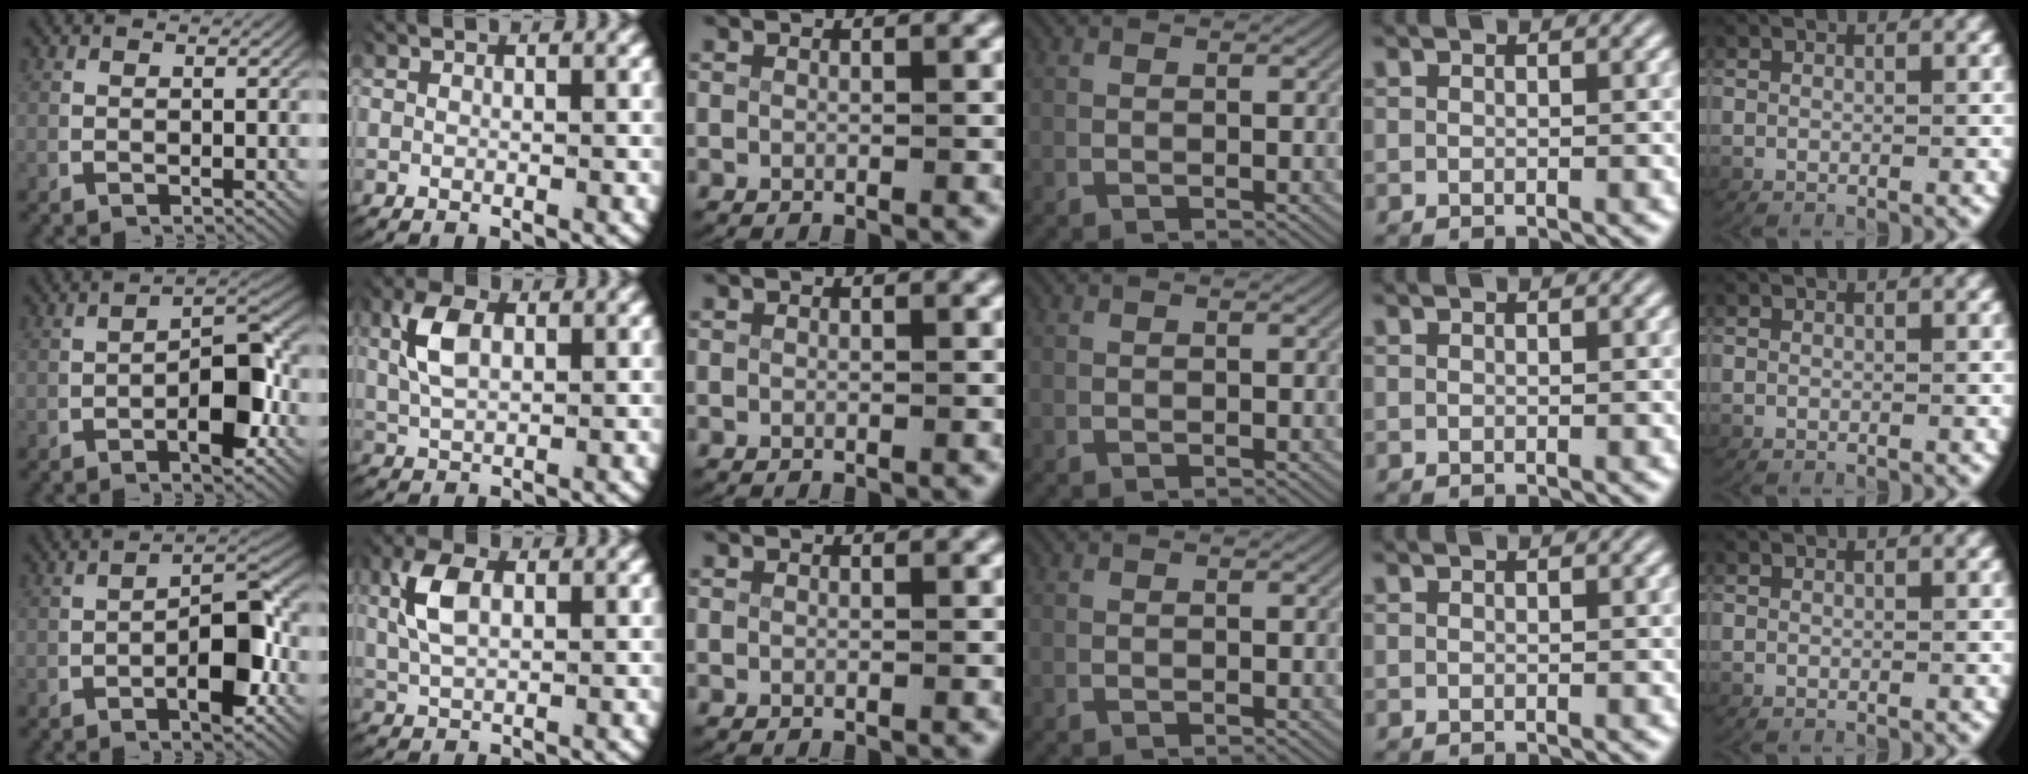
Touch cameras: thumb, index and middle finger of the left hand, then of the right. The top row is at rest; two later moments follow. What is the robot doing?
{"motion": "lift_and_place", "object": "key"}